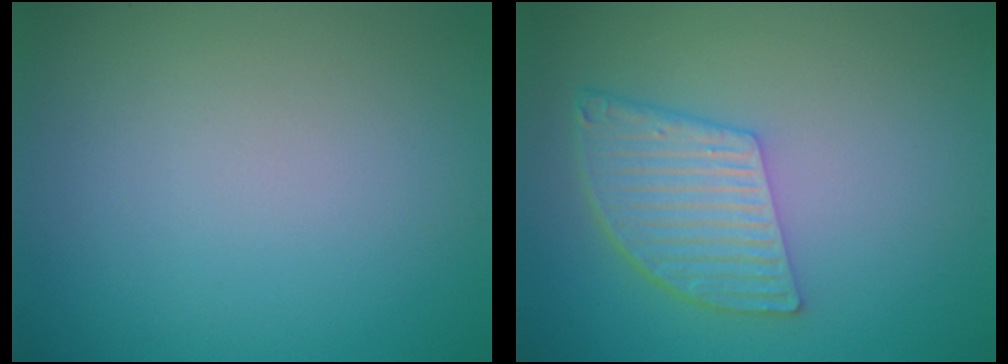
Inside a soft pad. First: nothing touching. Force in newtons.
{"total": 5.6, "press": 4.1, "slide": 3.7}